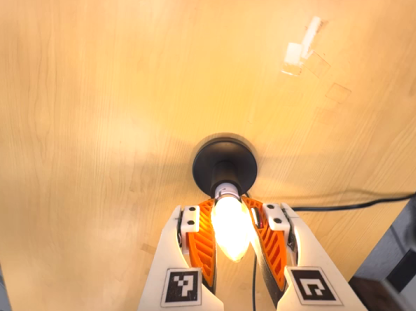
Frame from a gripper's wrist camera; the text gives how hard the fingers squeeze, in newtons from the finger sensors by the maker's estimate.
{"total": 19.0, "left": 22.4, "right": 15.6}